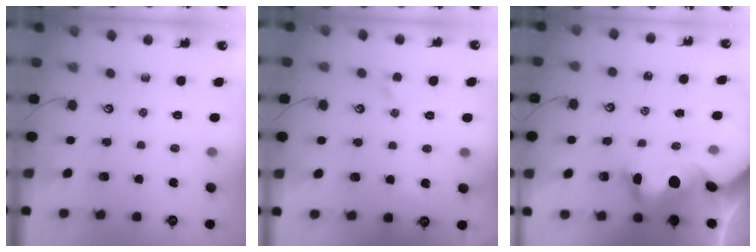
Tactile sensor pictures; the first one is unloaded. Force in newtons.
{"total": 1.7, "press": 1.6, "slide": 0.6}
{"total": 9.7, "press": 9.7, "slide": 1.0}